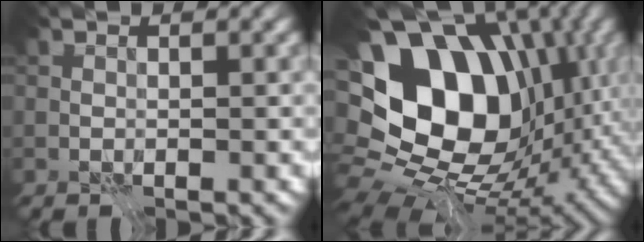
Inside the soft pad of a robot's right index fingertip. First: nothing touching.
{"total": 18.9, "force": [2.7, 14.0, 12.4], "torque": [-0.180, 0.012, 0.065]}